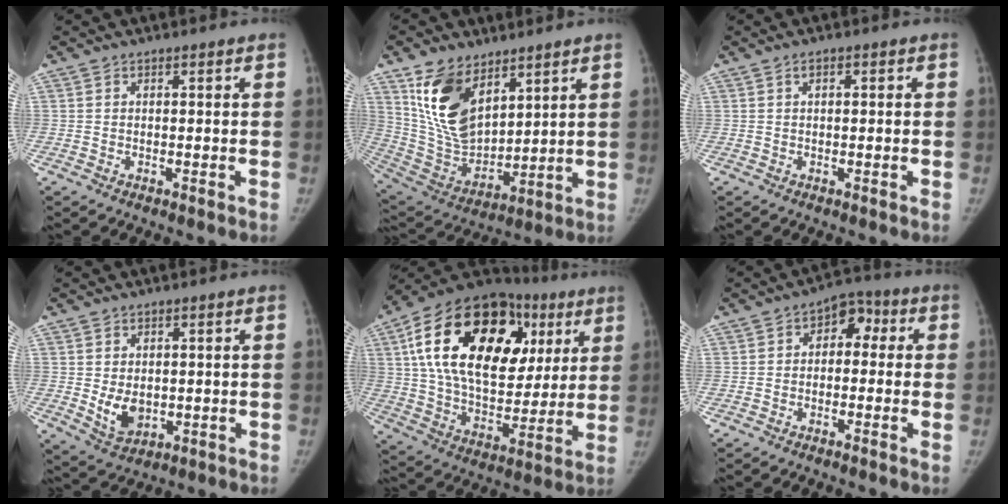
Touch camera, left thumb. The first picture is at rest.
{"total": 17.0, "force": [8.8, 9.6, 10.9], "torque": [-0.169, -0.048, 0.189]}
{"total": 1.5, "force": [0.3, 0.9, 1.2], "torque": [-0.016, 0.005, 0.002]}
{"total": 6.0, "force": [-0.2, 4.4, 4.1], "torque": [-0.052, -0.009, 0.012]}
{"total": 32.5, "force": [10.6, 18.9, 24.1], "torque": [-0.392, 0.029, 0.174]}
{"total": 6.7, "force": [-0.1, 4.7, 4.8], "torque": [-0.030, 0.034, -0.018]}